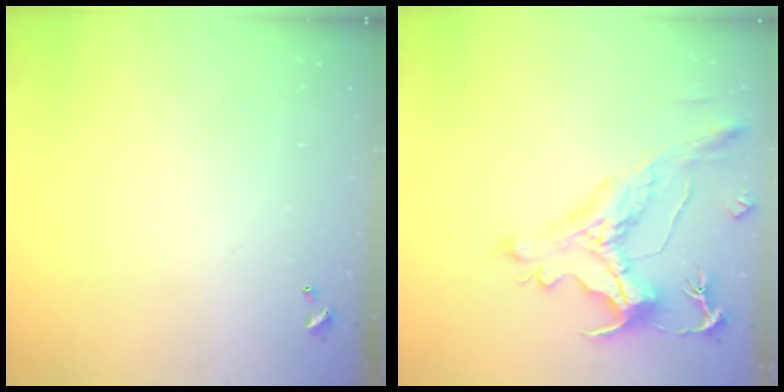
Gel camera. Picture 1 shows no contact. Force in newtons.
{"total": 1.7, "press": 0.9, "slide": 1.4}